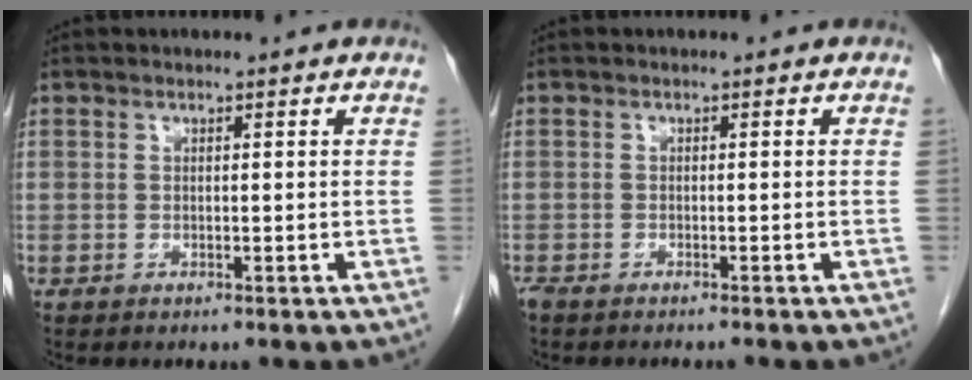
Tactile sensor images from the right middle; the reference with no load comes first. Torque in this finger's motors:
{"motor_torque": [0.14, -0.08, 0.00, 0.00]}